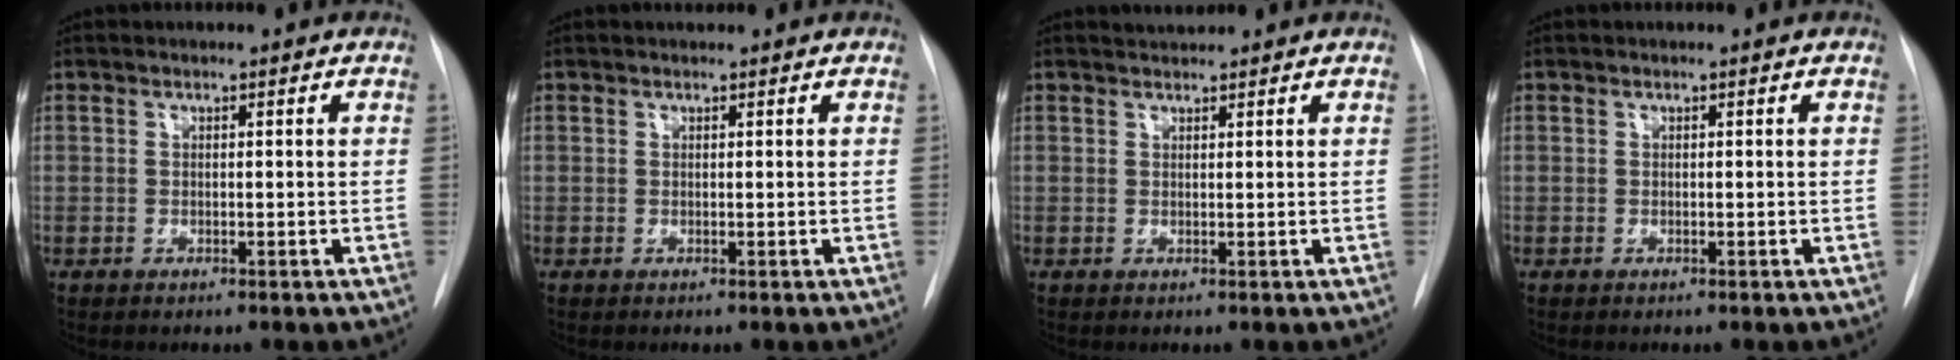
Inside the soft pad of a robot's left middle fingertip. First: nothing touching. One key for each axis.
{"total": 0.8, "fx": 0.8, "fy": 0.2, "fz": 0.2, "tx": -0.012, "ty": 0.011, "tz": 0.015}
{"total": 1.2, "fx": 1.2, "fy": 0.1, "fz": 0.0, "tx": -0.010, "ty": 0.007, "tz": 0.024}
{"total": 0.0}